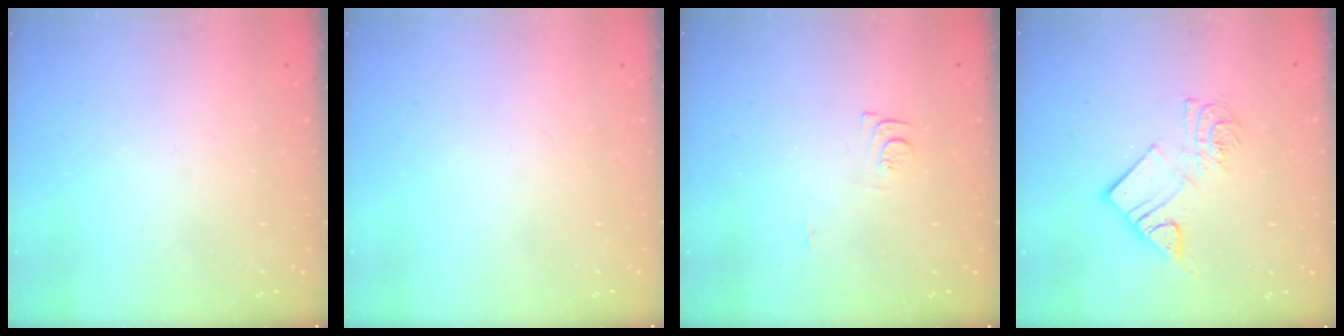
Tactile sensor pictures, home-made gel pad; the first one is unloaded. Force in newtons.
{"total": 1.7, "press": 1.6, "slide": 0.1}
{"total": 5.9, "press": 5.9, "slide": 0.6}
{"total": 11.2, "press": 11.2, "slide": 0.9}